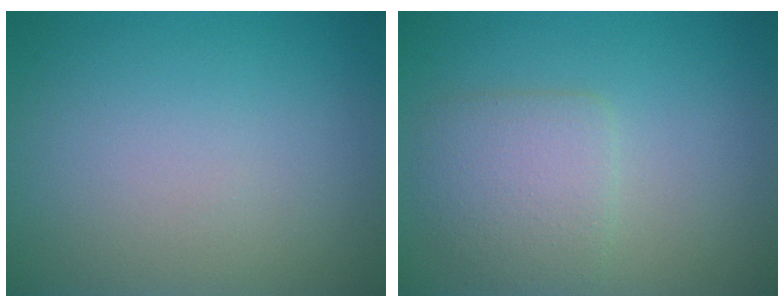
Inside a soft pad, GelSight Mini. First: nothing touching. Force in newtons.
{"total": 3.4, "press": 3.4, "slide": 0.2}